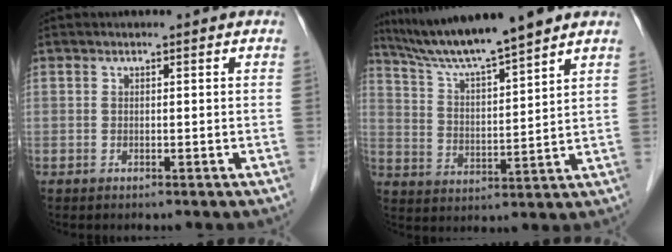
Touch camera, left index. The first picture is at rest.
{"total": 16.2, "force": [13.8, -0.2, 8.4], "torque": [-0.150, 0.000, 0.242]}